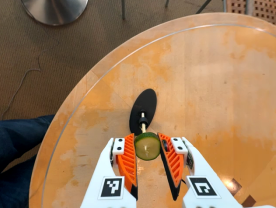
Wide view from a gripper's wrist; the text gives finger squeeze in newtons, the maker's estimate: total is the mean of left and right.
{"total": 8.2, "left": 7.8, "right": 8.5}